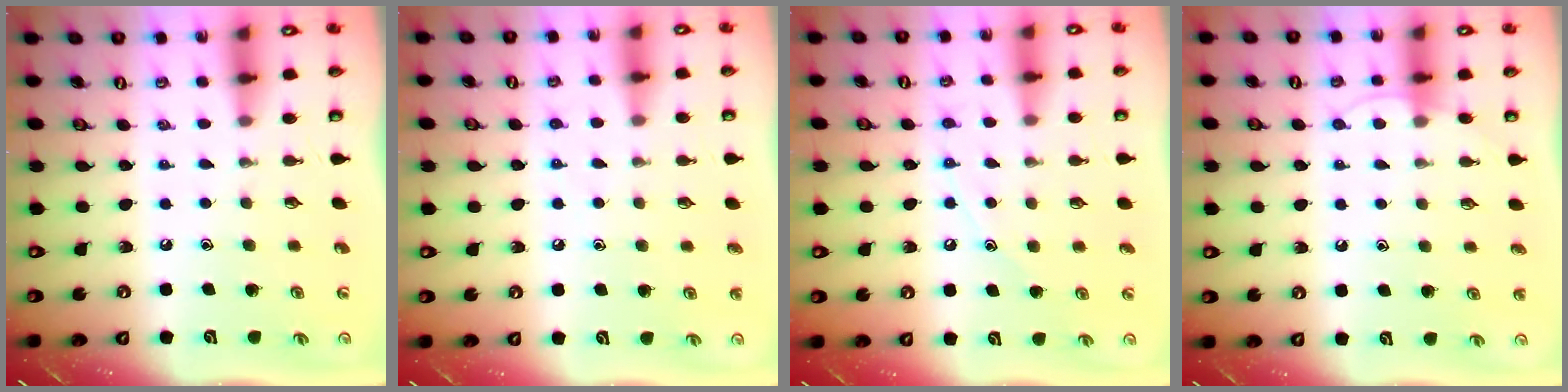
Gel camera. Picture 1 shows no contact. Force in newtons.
{"total": 5.7, "press": 5.6, "slide": 1.1}
{"total": 7.1, "press": 7.1, "slide": 0.7}
{"total": 4.8, "press": 4.8, "slide": 0.6}